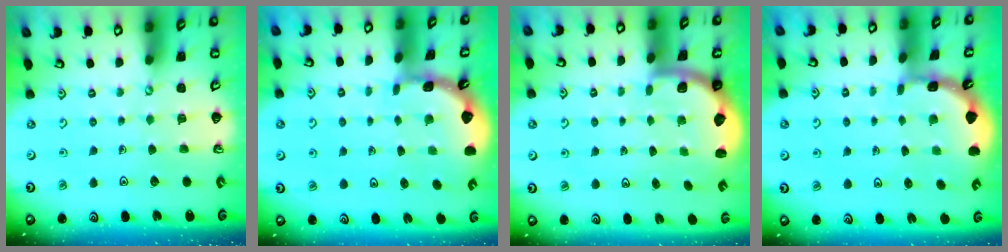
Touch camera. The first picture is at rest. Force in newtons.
{"total": 1.6, "press": 1.6, "slide": 0.1}
{"total": 2.1, "press": 2.0, "slide": 0.5}
{"total": 1.8, "press": 1.8, "slide": 0.1}